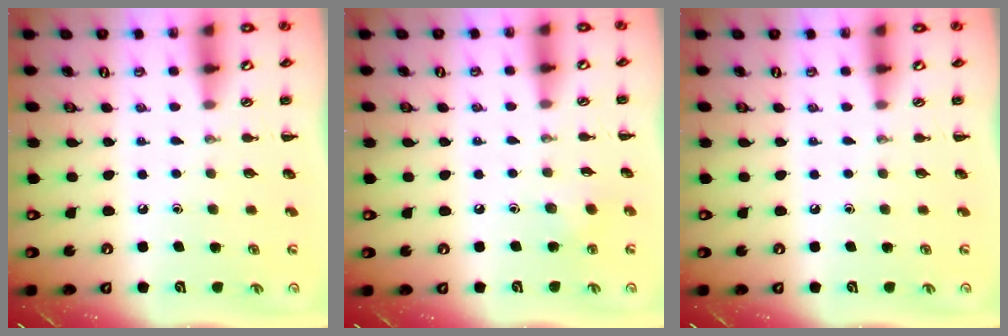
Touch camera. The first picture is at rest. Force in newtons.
{"total": 5.2, "press": 4.9, "slide": 1.6}
{"total": 0.0}